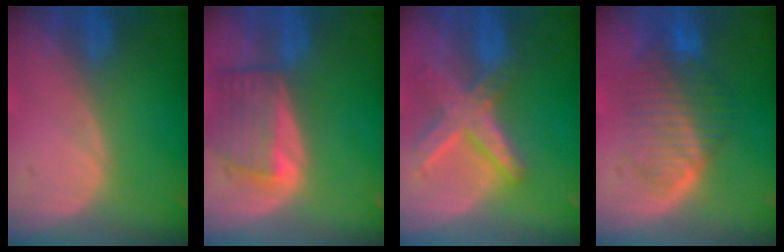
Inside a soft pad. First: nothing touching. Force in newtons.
{"total": 6.8, "press": 6.5, "slide": 2.2}
{"total": 8.4, "press": 7.1, "slide": 4.3}
{"total": 8.2, "press": 7.2, "slide": 3.8}